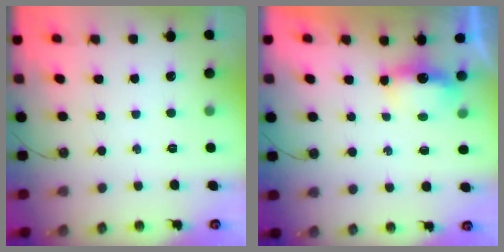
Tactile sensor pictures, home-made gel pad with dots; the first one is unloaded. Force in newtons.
{"total": 4.8, "press": 4.6, "slide": 1.3}